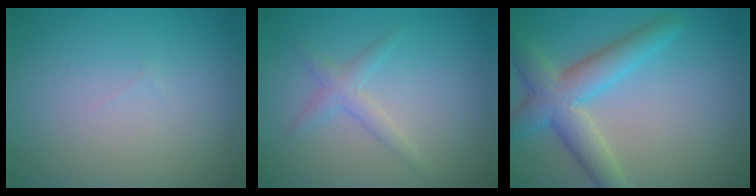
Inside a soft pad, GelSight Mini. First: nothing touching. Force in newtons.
{"total": 1.7, "press": 1.7, "slide": 0.0}
{"total": 5.5, "press": 5.5, "slide": 0.4}